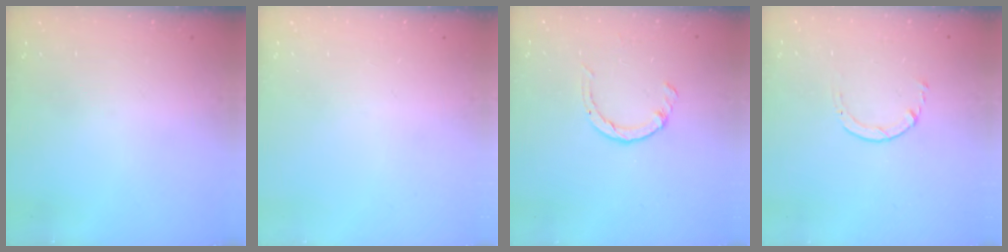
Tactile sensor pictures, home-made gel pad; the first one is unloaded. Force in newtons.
{"total": 0.0}
{"total": 2.6, "press": 2.6, "slide": 0.4}
{"total": 1.7, "press": 1.6, "slide": 0.2}